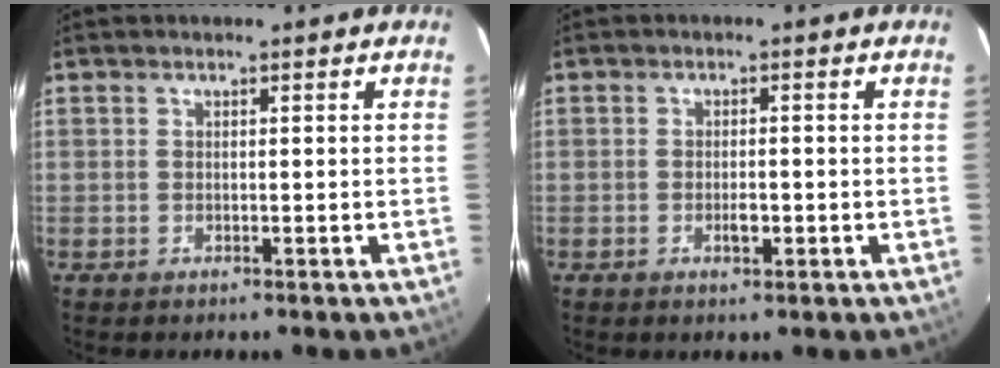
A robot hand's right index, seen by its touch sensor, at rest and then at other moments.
{"total": 2.3, "force": [-0.7, 1.1, 1.9], "torque": [-0.033, 0.000, -0.013]}